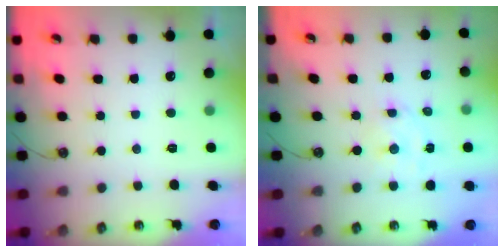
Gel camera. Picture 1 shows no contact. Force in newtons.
{"total": 2.6, "press": 2.6, "slide": 0.6}